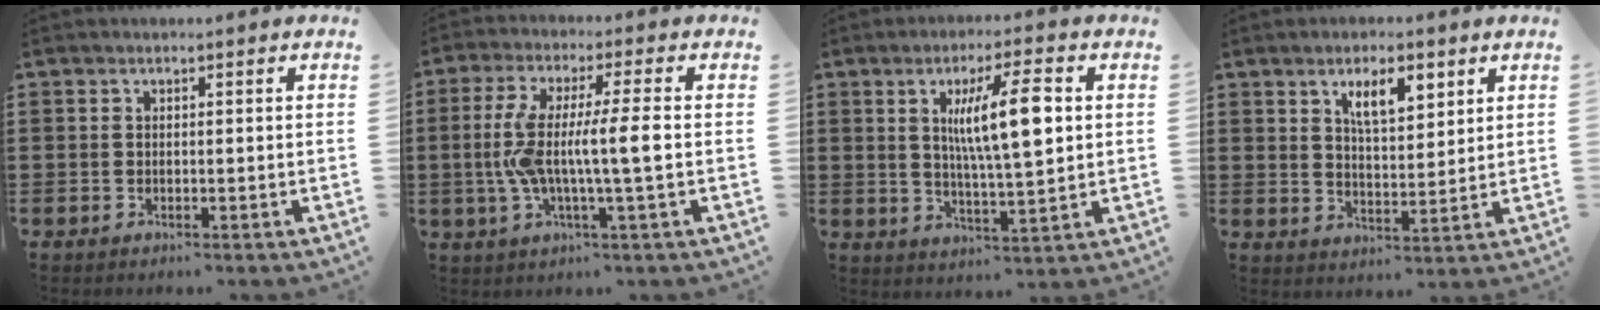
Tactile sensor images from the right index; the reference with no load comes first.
{"total": 9.3, "force": [-1.0, 0.8, 9.2], "torque": [-0.191, -0.013, -0.028]}
{"total": 10.0, "force": [2.3, 2.1, 9.5], "torque": [-0.176, 0.004, 0.034]}
{"total": 6.0, "force": [3.3, 2.2, 4.5], "torque": [-0.081, 0.001, 0.052]}